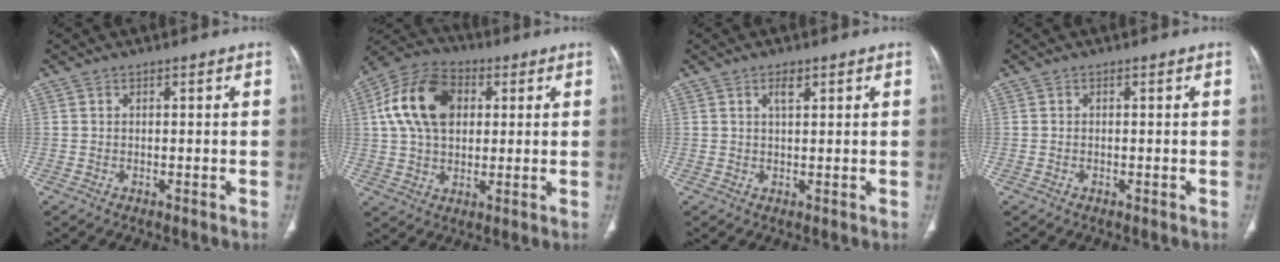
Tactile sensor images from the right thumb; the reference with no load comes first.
{"total": 15.5, "force": [3.4, 10.5, 10.9], "torque": [-0.188, 0.014, 0.054]}
{"total": 2.3, "force": [1.2, 0.9, 1.8], "torque": [-0.029, -0.006, 0.022]}
{"total": 0.0}